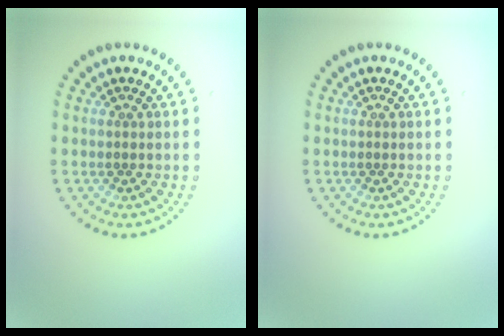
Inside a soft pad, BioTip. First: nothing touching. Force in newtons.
{"total": 0.0}